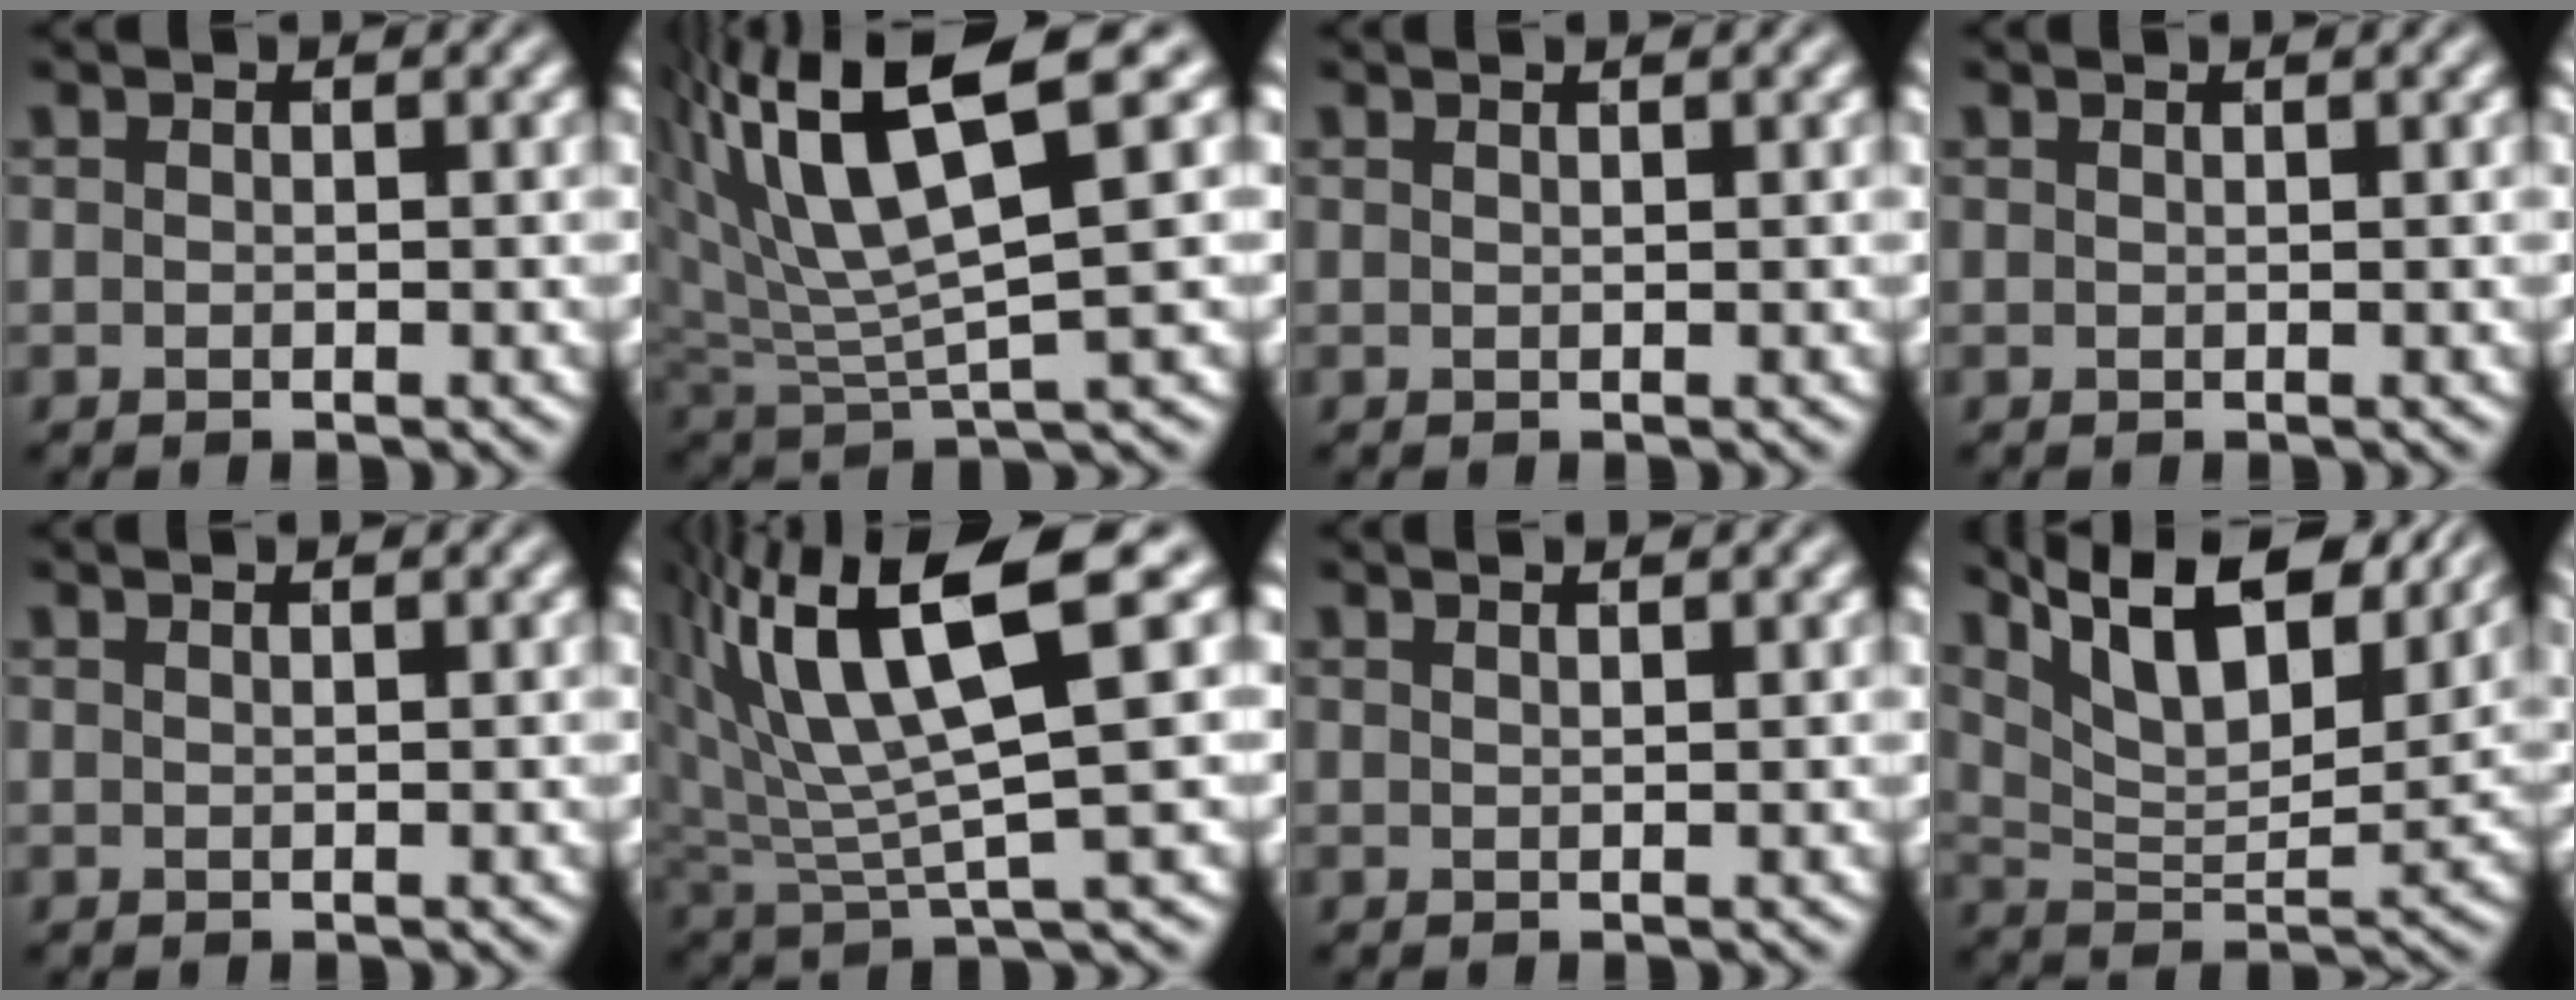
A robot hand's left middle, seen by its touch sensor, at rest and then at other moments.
{"total": 9.2, "force": [3.8, 2.8, 7.9], "torque": [-0.162, 0.008, 0.074]}
{"total": 1.4, "force": [0.9, 0.6, 0.8], "torque": [0.008, 0.005, -0.009]}
{"total": 1.1, "force": [0.7, 0.5, 0.7], "torque": [0.006, 0.002, -0.006]}
{"total": 1.7, "force": [1.1, 0.8, 1.0], "torque": [0.007, 0.009, -0.009]}
{"total": 10.3, "force": [4.0, 2.7, 9.1], "torque": [-0.183, 0.012, 0.084]}
{"total": 2.4, "force": [1.6, 1.0, 1.4], "torque": [0.003, 0.019, -0.008]}
{"total": 12.9, "force": [8.8, 4.5, 8.3], "torque": [-0.153, 0.013, 0.125]}